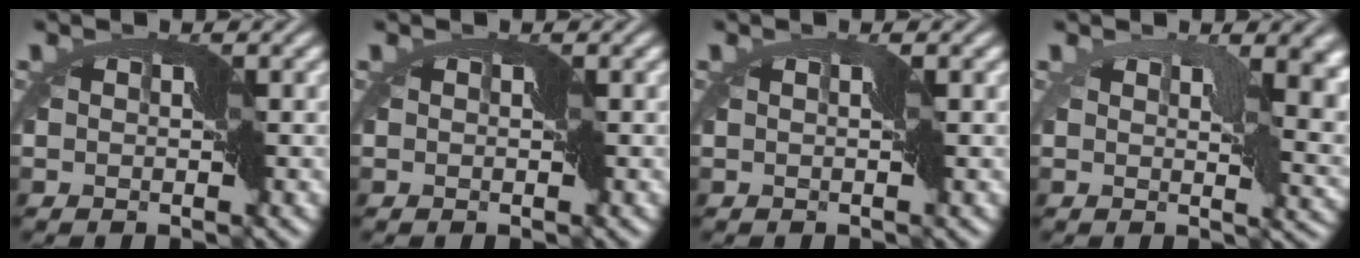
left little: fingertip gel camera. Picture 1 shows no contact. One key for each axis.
{"total": 0.0}
{"total": 0.8, "fx": 0.1, "fy": -0.8, "fz": 0.0, "tx": -0.008, "ty": 0.003, "tz": -0.002}
{"total": 7.9, "fx": 1.8, "fy": 4.2, "fz": 6.5, "tx": -0.078, "ty": -0.010, "tz": 0.030}